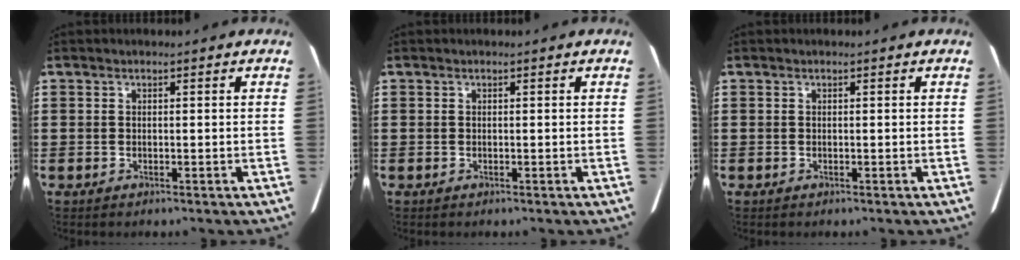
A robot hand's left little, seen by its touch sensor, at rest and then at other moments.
{"total": 0.0}
{"total": 0.0}